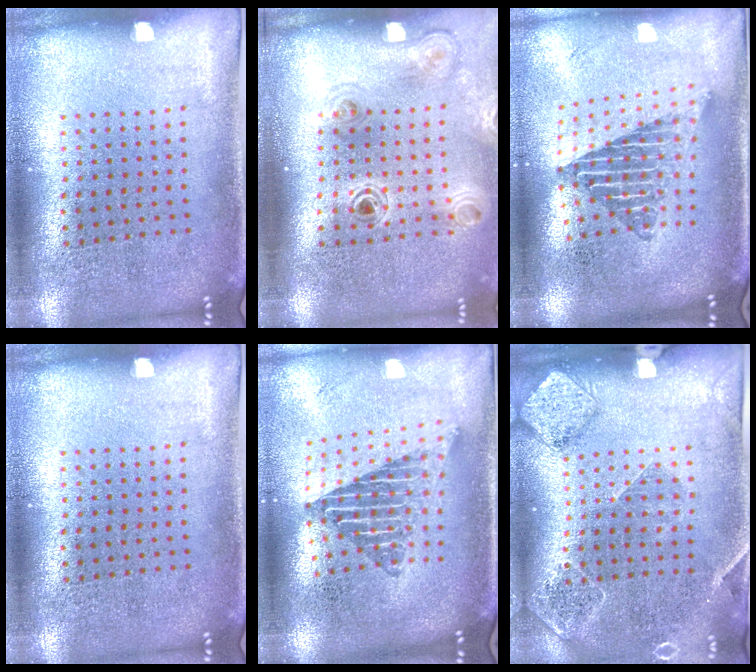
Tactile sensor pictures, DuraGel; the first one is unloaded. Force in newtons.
{"total": 1.1, "press": 1.1, "slide": 0.2}
{"total": 1.9, "press": 1.5, "slide": 1.3}
{"total": 0.0}
{"total": 1.9, "press": 1.5, "slide": 1.3}
{"total": 1.6, "press": 1.6, "slide": 0.4}